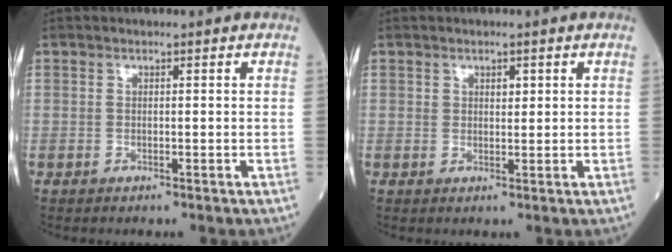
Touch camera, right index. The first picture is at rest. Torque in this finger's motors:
{"motor_torque": [-0.04, 0.00, 0.00, 0.01]}